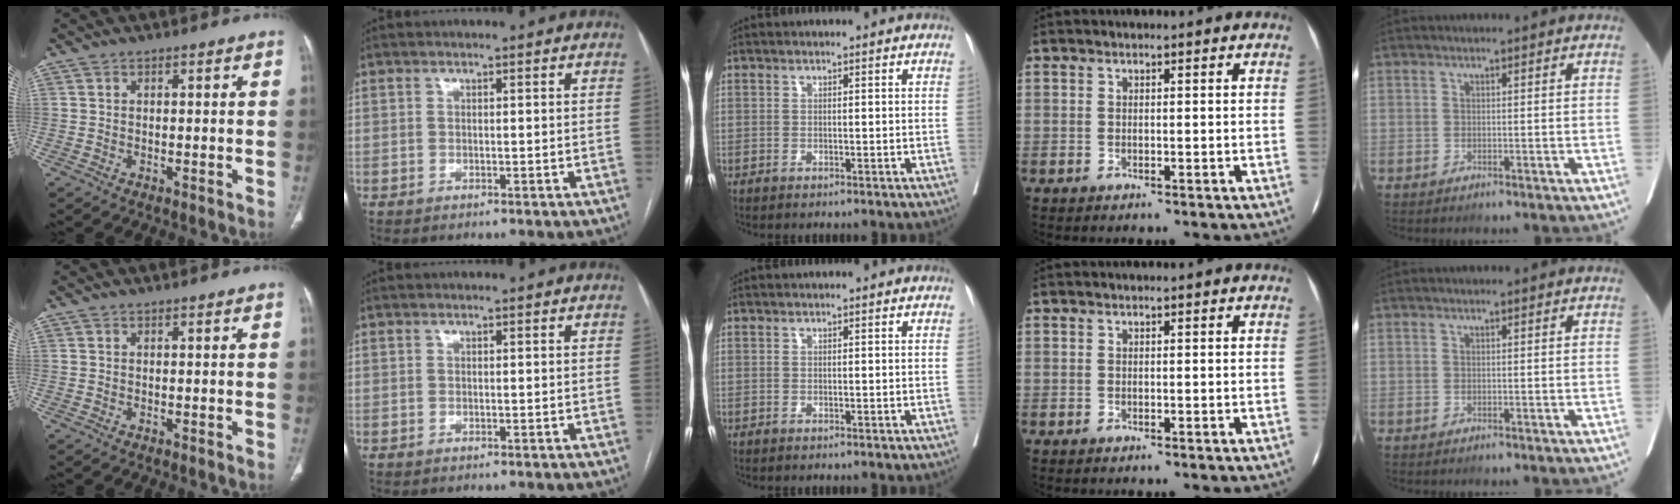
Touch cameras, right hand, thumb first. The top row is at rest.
{}